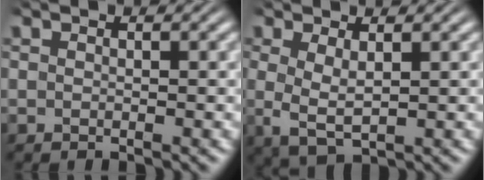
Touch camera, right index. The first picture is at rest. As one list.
[{"total": 4.4, "force": [-0.2, 3.1, 3.2], "torque": [-0.083, -0.021, 0.009]}]